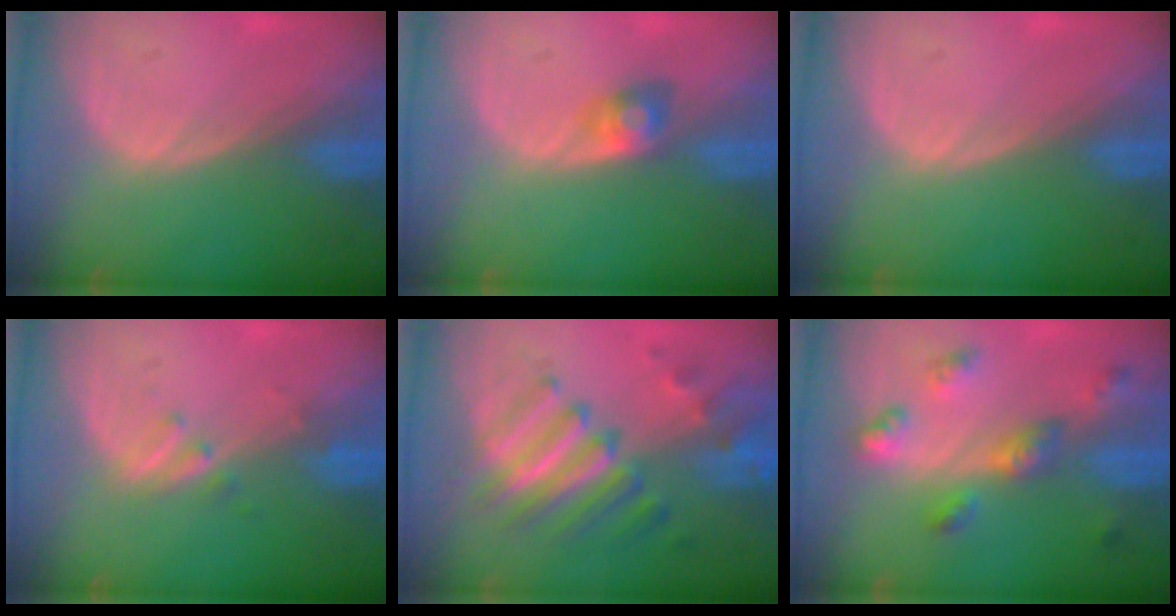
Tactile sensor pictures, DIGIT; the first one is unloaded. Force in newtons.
{"total": 2.6, "press": 2.6, "slide": 0.1}
{"total": 0.0}
{"total": 1.9, "press": 1.9, "slide": 0.3}
{"total": 8.9, "press": 8.5, "slide": 2.7}
{"total": 6.5, "press": 5.9, "slide": 2.7}